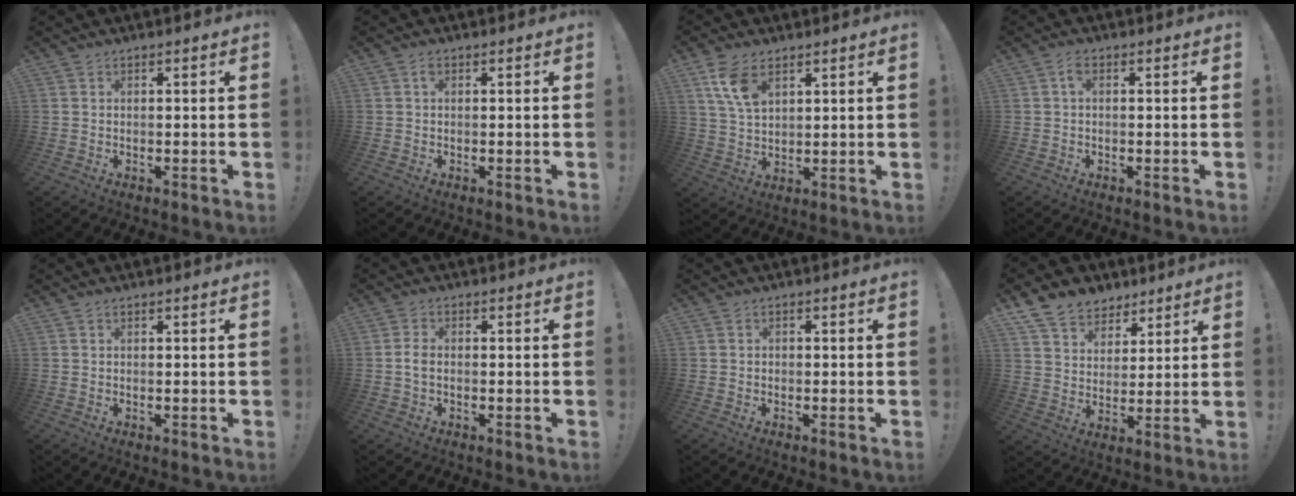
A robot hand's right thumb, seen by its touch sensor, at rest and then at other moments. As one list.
[{"total": 0.6, "force": [0.3, 0.4, 0.4], "torque": [-0.002, -0.001, 0.004]}, {"total": 9.1, "force": [4.7, 5.1, 5.8], "torque": [-0.104, -0.017, 0.090]}, {"total": 1.7, "force": [0.4, 0.7, 1.5], "torque": [-0.024, 0.003, 0.006]}, {"total": 0.0}, {"total": 2.5, "force": [-0.5, 1.6, 1.9], "torque": [-0.040, 0.007, -0.009]}, {"total": 1.2, "force": [-0.8, 0.8, 0.4], "torque": [-0.003, 0.004, -0.015]}, {"total": 10.5, "force": [7.4, 7.1, 2.3], "torque": [-0.043, -0.051, 0.149]}]